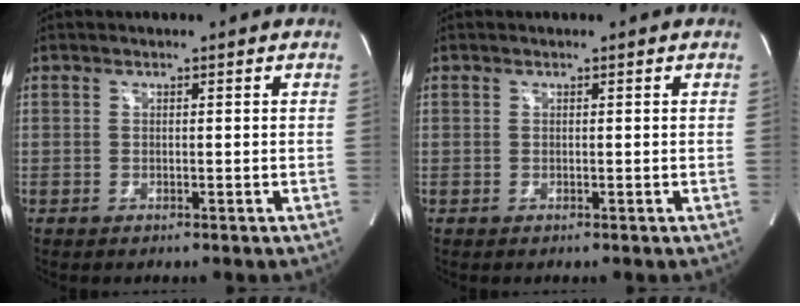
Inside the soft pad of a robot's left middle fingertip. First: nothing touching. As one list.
[{"total": 0.0}]